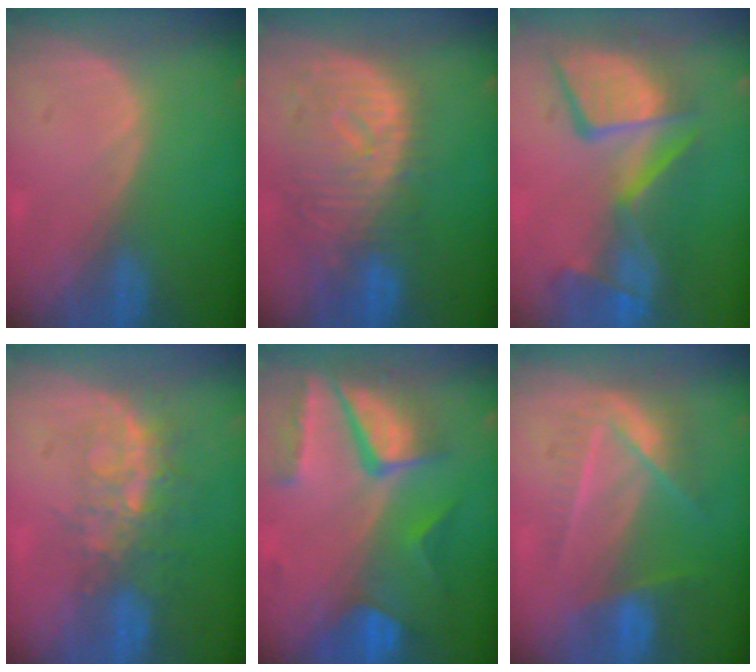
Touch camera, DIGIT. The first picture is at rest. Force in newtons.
{"total": 11.1, "press": 9.8, "slide": 5.2}
{"total": 12.5, "press": 11.3, "slide": 5.3}
{"total": 8.3, "press": 6.9, "slide": 4.7}
{"total": 10.4, "press": 8.8, "slide": 5.5}
{"total": 7.3, "press": 6.5, "slide": 3.2}